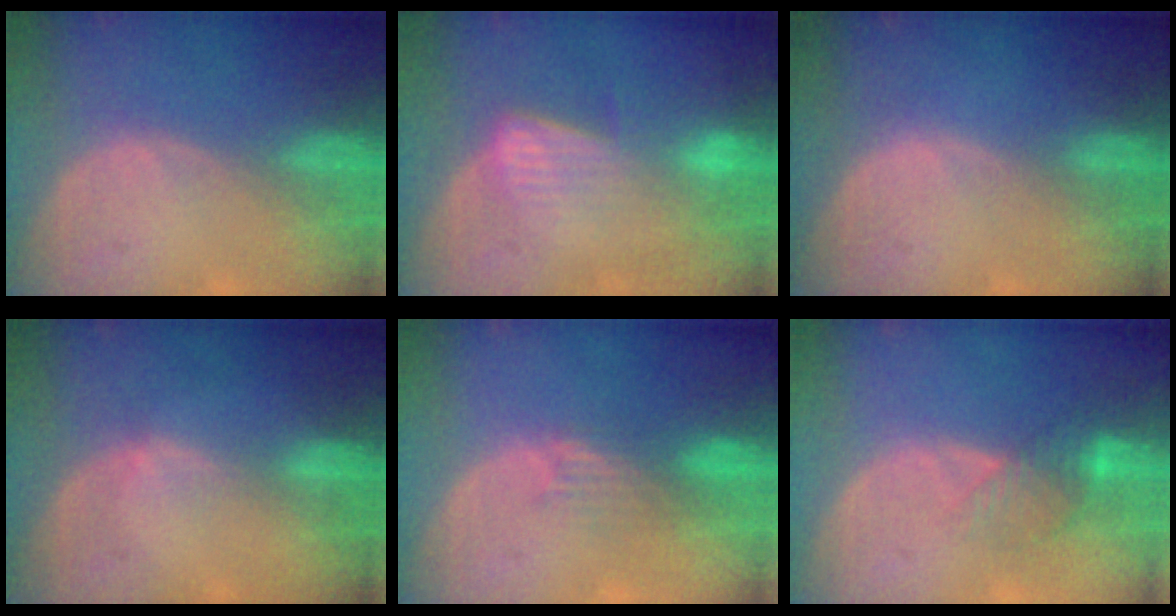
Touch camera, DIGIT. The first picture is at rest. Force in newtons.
{"total": 7.1, "press": 6.0, "slide": 3.9}
{"total": 0.0}
{"total": 1.3, "press": 0.9, "slide": 0.9}
{"total": 3.8, "press": 3.1, "slide": 2.1}
{"total": 4.3, "press": 3.8, "slide": 2.1}